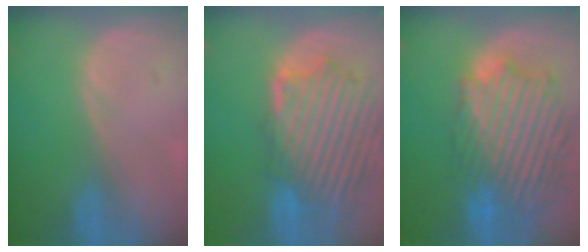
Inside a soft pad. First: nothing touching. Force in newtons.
{"total": 13.1, "press": 11.4, "slide": 6.4}
{"total": 14.0, "press": 12.0, "slide": 7.1}